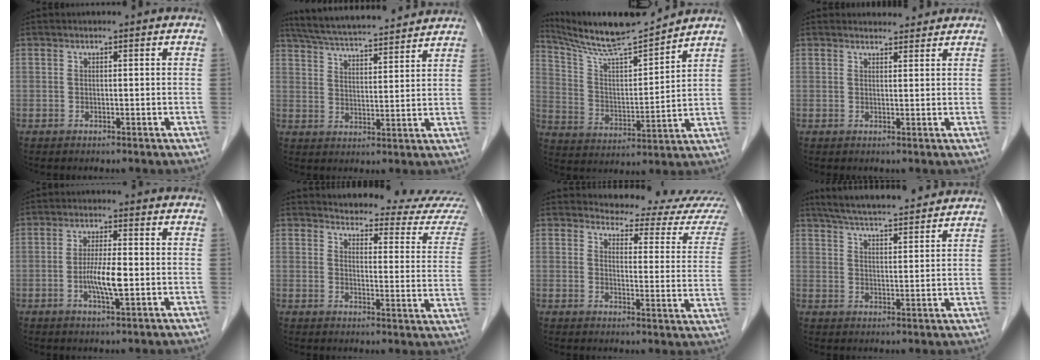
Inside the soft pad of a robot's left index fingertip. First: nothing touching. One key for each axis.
{"total": 17.7, "fx": 16.1, "fy": 1.9, "fz": 7.0, "tx": -0.121, "ty": 0.033, "tz": 0.241}
{"total": 13.2, "fx": 12.5, "fy": -0.5, "fz": 4.3, "tx": -0.089, "ty": -0.002, "tz": 0.224}
{"total": 3.1, "fx": 3.0, "fy": 1.0, "fz": 0.2, "tx": -0.005, "ty": 0.005, "tz": 0.036}
{"total": 5.2, "fx": -1.3, "fy": 0.6, "fz": 5.0, "tx": -0.100, "ty": -0.011, "tz": -0.025}
{"total": 16.2, "fx": 15.9, "fy": 0.5, "fz": 2.9, "tx": -0.014, "ty": -0.100, "tz": 0.160}
{"total": 12.8, "fx": 12.7, "fy": 0.3, "fz": 1.8, "tx": -0.010, "ty": -0.087, "tz": 0.131}
{"total": 17.6, "fx": 15.9, "fy": 2.0, "fz": 7.1, "tx": -0.117, "ty": 0.031, "tz": 0.228}